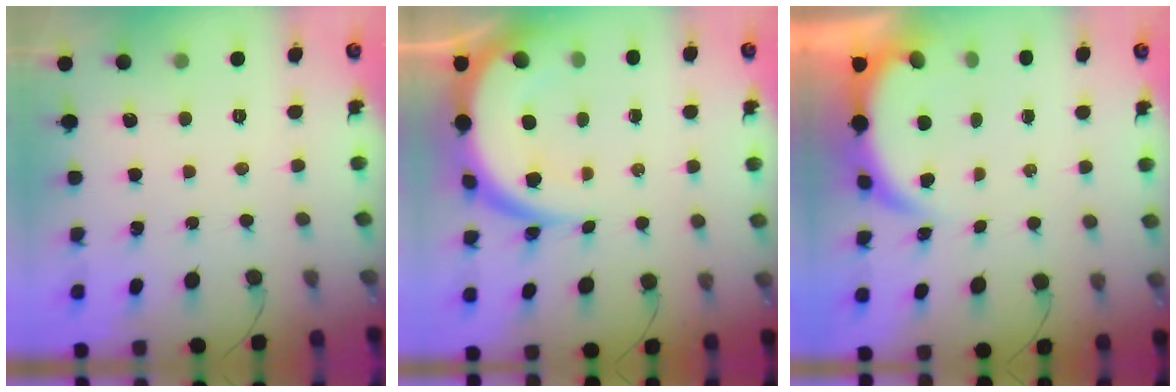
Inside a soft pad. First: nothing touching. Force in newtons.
{"total": 11.1, "press": 11.1, "slide": 0.8}
{"total": 4.9, "press": 4.8, "slide": 0.9}